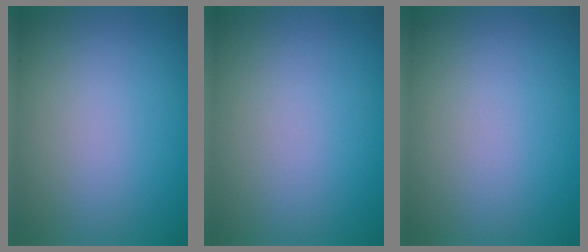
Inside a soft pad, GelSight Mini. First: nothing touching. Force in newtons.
{"total": 0.0}
{"total": 0.0}